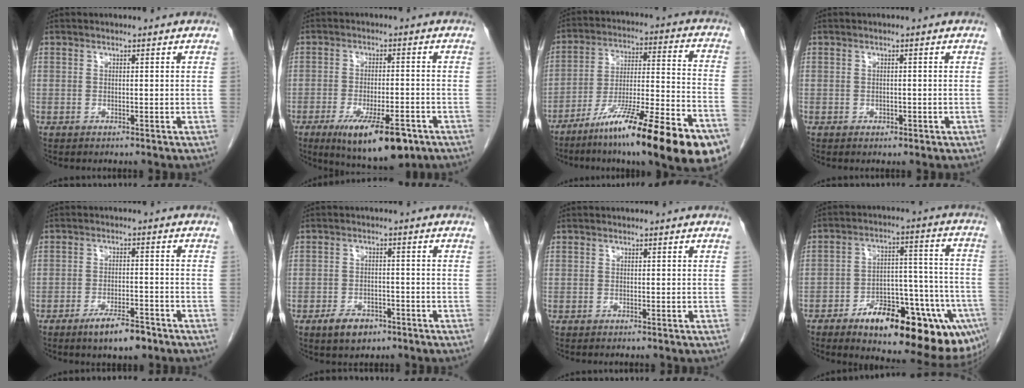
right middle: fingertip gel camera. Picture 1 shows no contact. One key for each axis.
{"total": 11.2, "fx": -6.3, "fy": 2.3, "fz": 9.0, "tx": -0.140, "ty": -0.023, "tz": -0.091}
{"total": 24.3, "fx": -15.7, "fy": 2.0, "fz": 18.5, "tx": -0.222, "ty": -0.017, "tz": -0.259}
{"total": 1.1, "fx": -0.5, "fy": 0.7, "fz": 0.7, "tx": -0.009, "ty": 0.000, "tz": -0.003}
{"total": 6.1, "fx": -4.3, "fy": 1.4, "fz": 4.1, "tx": -0.073, "ty": -0.004, "tz": -0.066}
{"total": 4.6, "fx": -3.0, "fy": 2.5, "fz": 2.4, "tx": -0.043, "ty": 0.001, "tz": -0.042}
{"total": 0.0}
{"total": 22.8, "fx": -13.2, "fy": 7.4, "fz": 17.0, "tx": -0.157, "ty": 0.038, "tz": -0.185}